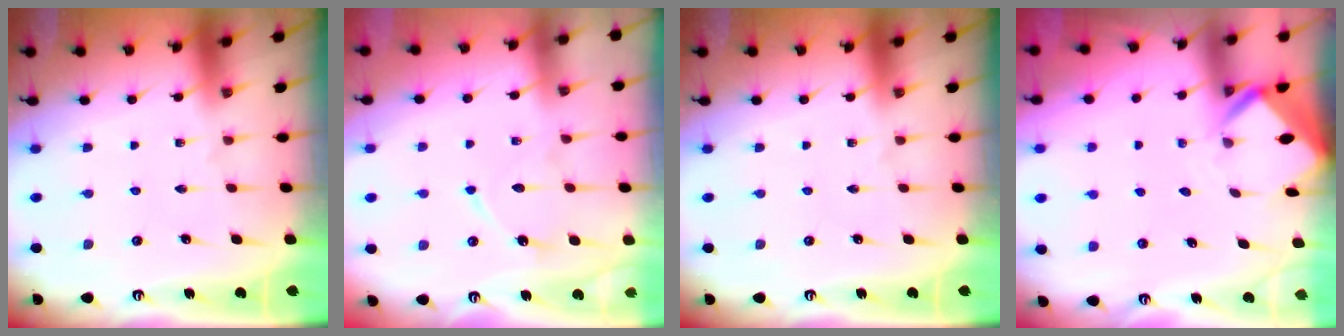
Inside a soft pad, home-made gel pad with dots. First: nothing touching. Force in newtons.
{"total": 8.5, "press": 8.5, "slide": 0.9}
{"total": 0.0}
{"total": 2.9, "press": 2.9, "slide": 0.2}